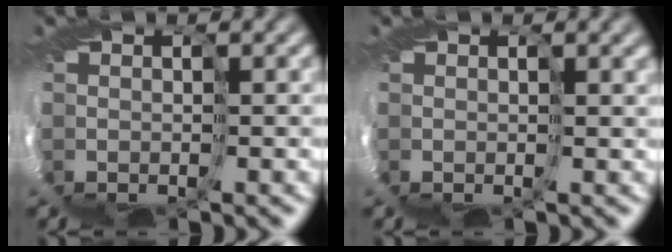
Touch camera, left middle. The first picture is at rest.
{"total": 1.6, "force": [1.3, -0.2, 0.9], "torque": [-0.015, 0.003, 0.018]}